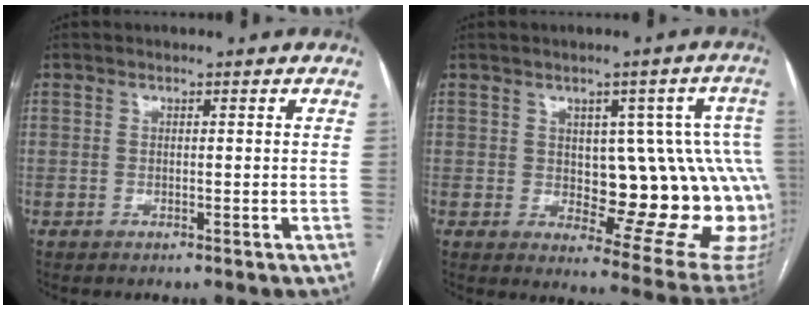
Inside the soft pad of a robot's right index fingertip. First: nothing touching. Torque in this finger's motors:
{"motor_torque": [0.33, 0.10, 0.17, 0.03]}